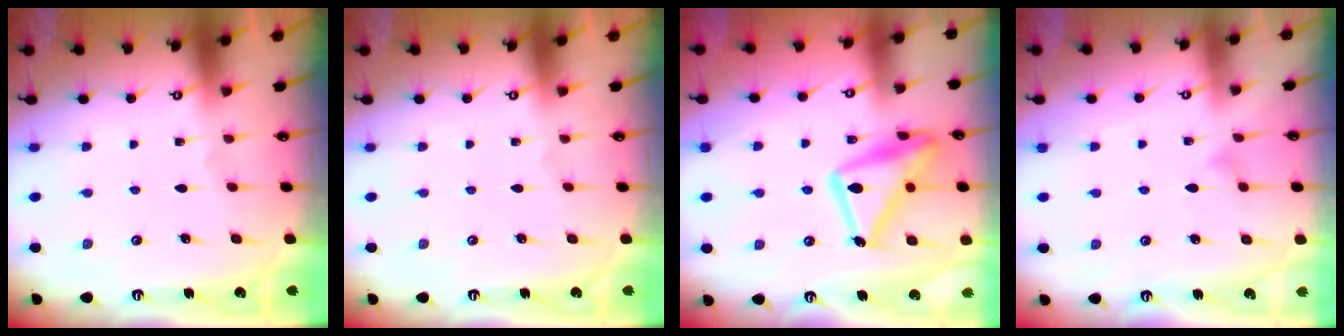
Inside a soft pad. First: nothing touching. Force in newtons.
{"total": 0.0}
{"total": 18.6, "press": 18.6, "slide": 1.2}
{"total": 5.8, "press": 5.8, "slide": 0.3}